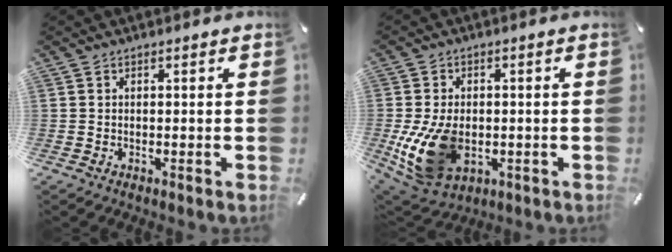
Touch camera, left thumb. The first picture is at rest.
{"total": 13.9, "force": [-2.6, 9.7, 9.7], "torque": [-0.204, -0.003, -0.044]}